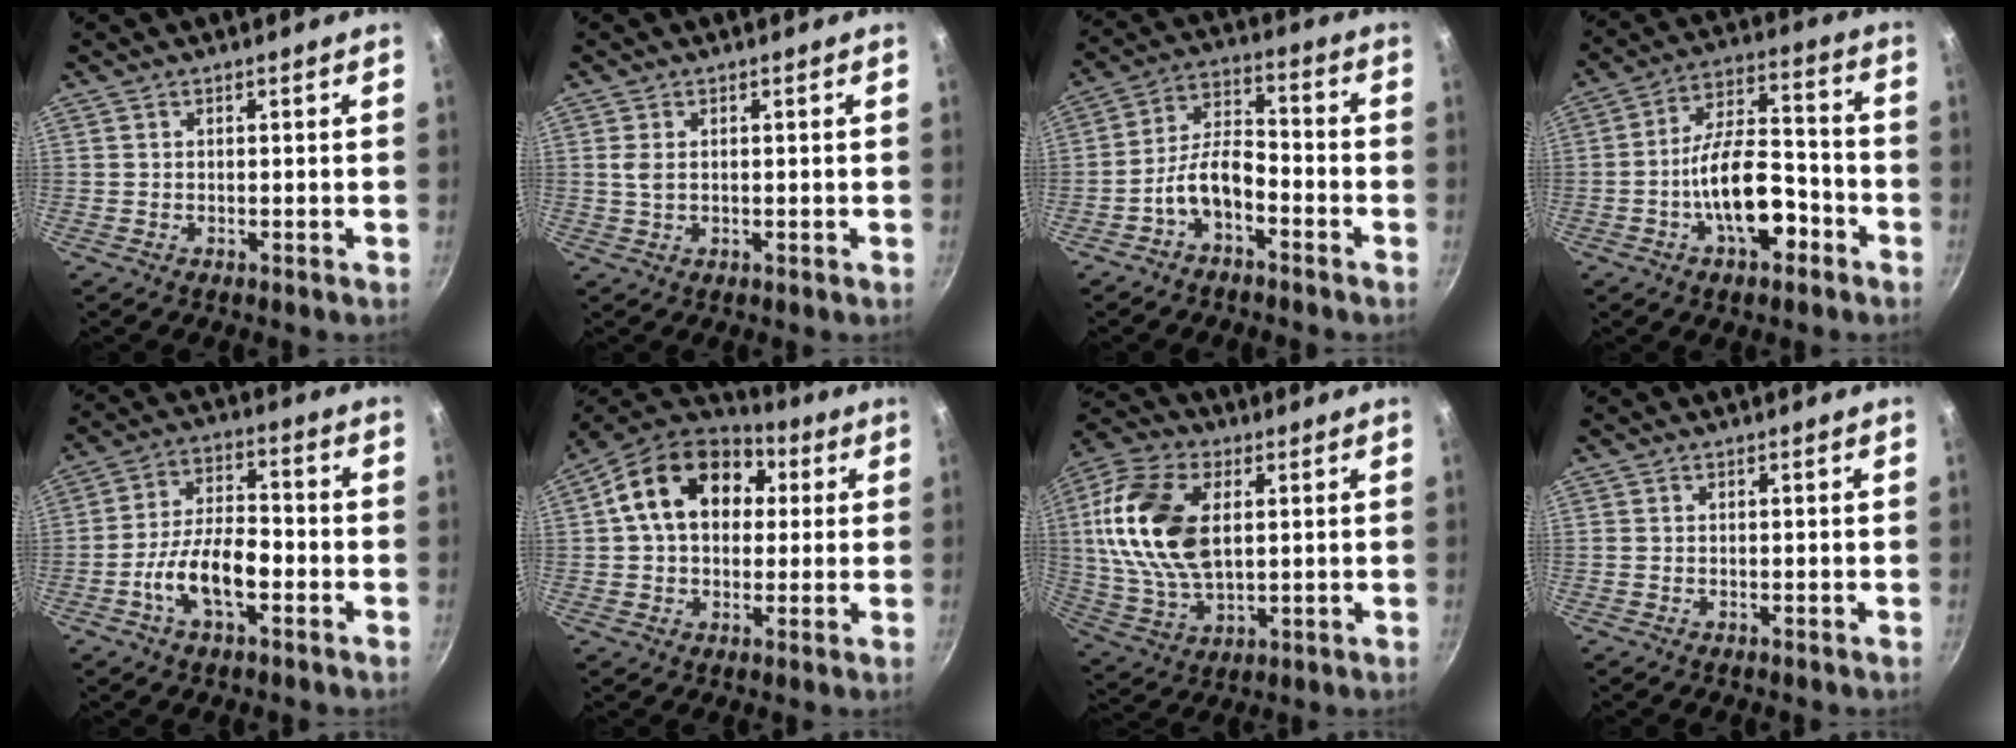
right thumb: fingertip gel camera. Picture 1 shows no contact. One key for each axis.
{"total": 2.0, "fx": 0.4, "fy": 1.1, "fz": 1.6, "tx": -0.032, "ty": 0.001, "tz": 0.008}
{"total": 8.5, "fx": -4.4, "fy": 4.3, "fz": 5.9, "tx": -0.100, "ty": 0.054, "tz": -0.086}
{"total": 14.1, "fx": -5.5, "fy": 6.8, "fz": 11.0, "tx": -0.155, "ty": 0.057, "tz": -0.095}
{"total": 11.1, "fx": -3.9, "fy": 5.3, "fz": 9.0, "tx": -0.146, "ty": 0.039, "tz": -0.077}
{"total": 18.1, "fx": 4.2, "fy": 13.3, "fz": 11.6, "tx": -0.172, "ty": 0.027, "tz": 0.051}
{"total": 19.0, "fx": 3.4, "fy": 11.4, "fz": 14.8, "tx": -0.274, "ty": -0.001, "tz": 0.063}
{"total": 0.0}